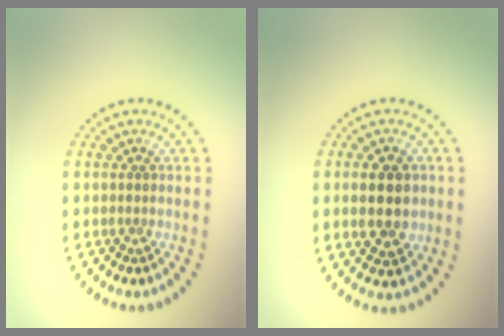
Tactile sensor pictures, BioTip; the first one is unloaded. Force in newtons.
{"total": 4.5, "press": 4.5, "slide": 0.3}